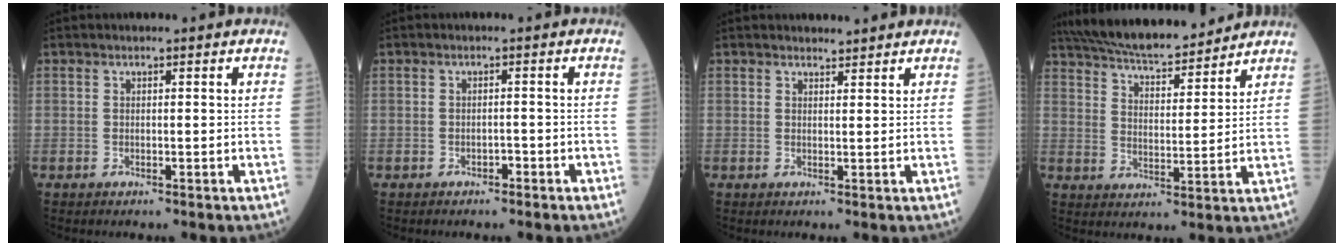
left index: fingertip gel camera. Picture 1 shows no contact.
{"total": 1.0, "force": [-0.8, 0.5, 0.4], "torque": [-0.008, 0.001, -0.012]}
{"total": 2.4, "force": [2.3, 0.4, 0.1], "torque": [-0.008, 0.006, 0.033]}
{"total": 15.7, "force": [14.1, 2.4, 6.3], "torque": [-0.113, 0.017, 0.230]}